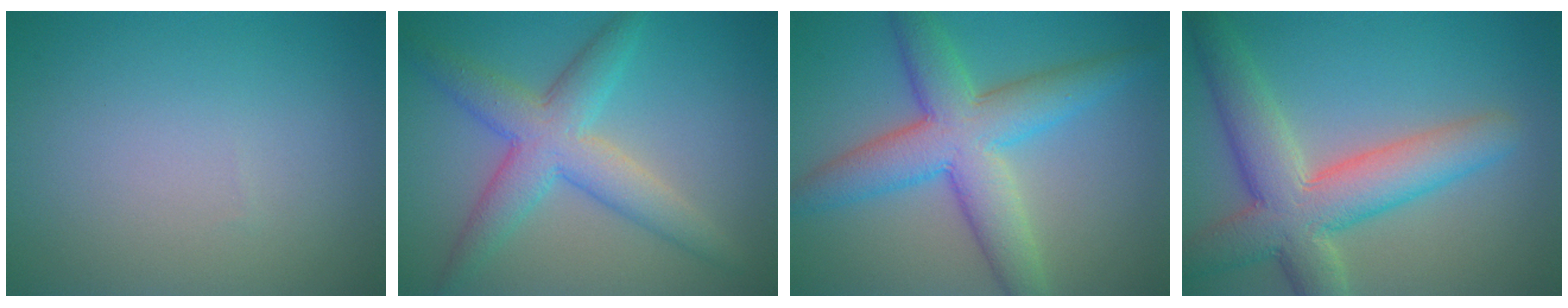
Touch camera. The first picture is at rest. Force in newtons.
{"total": 5.7, "press": 5.7, "slide": 0.2}
{"total": 7.7, "press": 7.7, "slide": 0.3}
{"total": 7.9, "press": 7.8, "slide": 0.7}